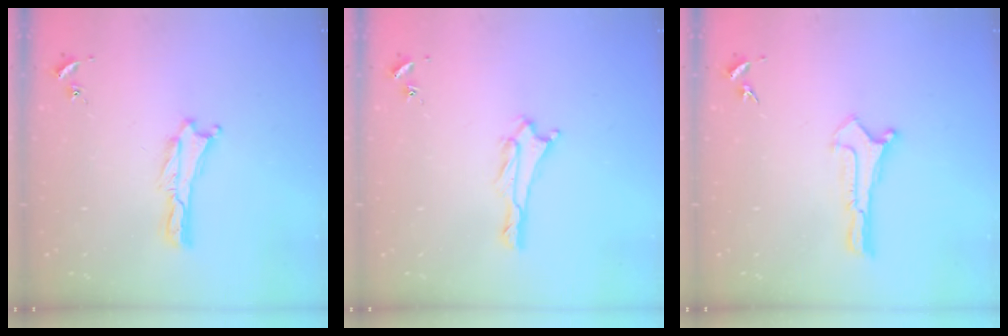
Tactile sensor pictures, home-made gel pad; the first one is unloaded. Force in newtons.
{"total": 1.7, "press": 1.6, "slide": 0.3}
{"total": 0.0}